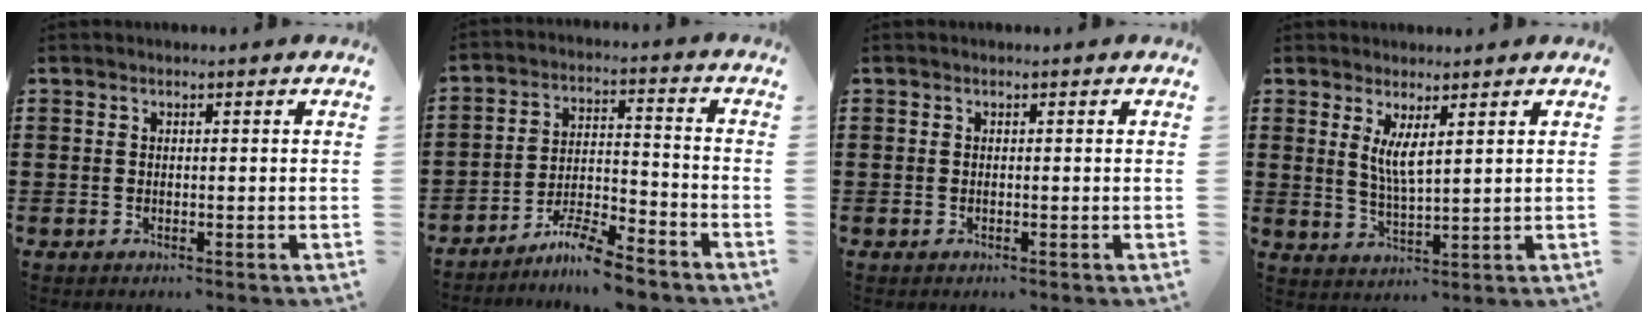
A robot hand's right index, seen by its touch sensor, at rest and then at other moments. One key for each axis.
{"total": 7.4, "fx": -6.8, "fy": 0.5, "fz": 3.0, "tx": -0.058, "ty": 0.007, "tz": -0.129}
{"total": 0.0}
{"total": 4.0, "fx": 1.7, "fy": 0.9, "fz": 3.6, "tx": -0.075, "ty": -0.001, "tz": 0.030}